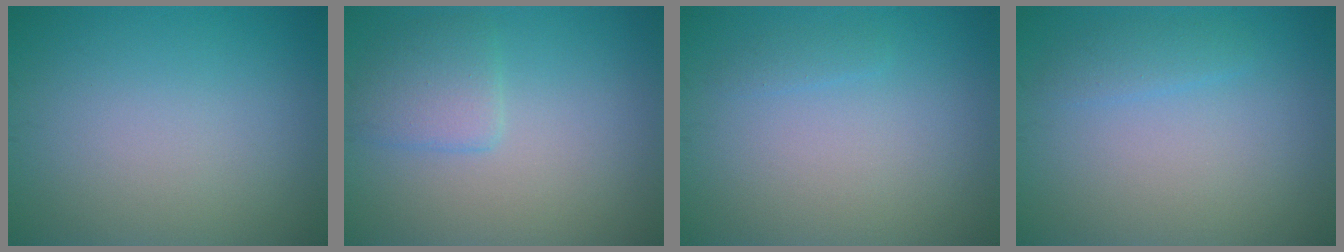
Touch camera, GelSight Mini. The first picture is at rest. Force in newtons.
{"total": 2.6, "press": 2.6, "slide": 0.1}
{"total": 0.7, "press": 0.7, "slide": 0.0}
{"total": 1.4, "press": 1.4, "slide": 0.0}